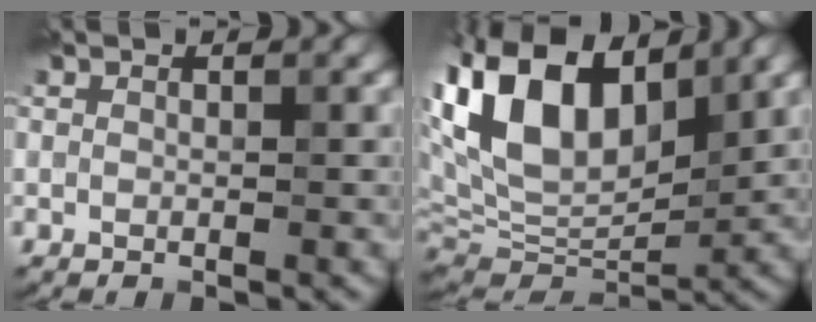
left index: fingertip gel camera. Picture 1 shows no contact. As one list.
[{"total": 15.0, "force": [5.4, 8.6, 11.1], "torque": [-0.223, 0.030, 0.087]}]